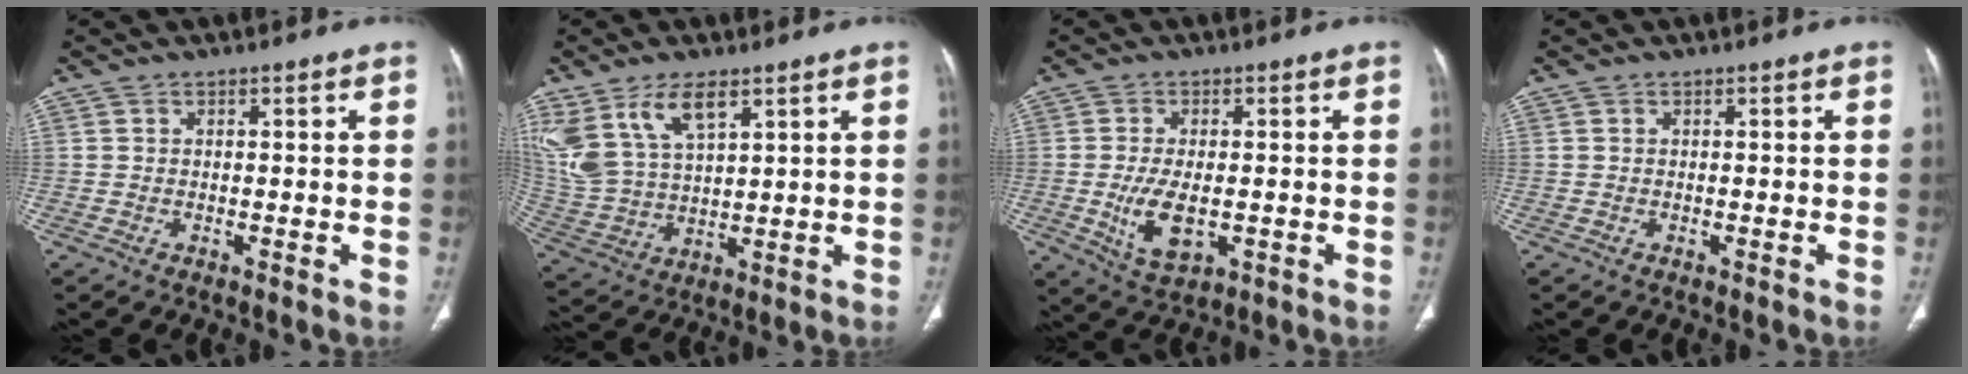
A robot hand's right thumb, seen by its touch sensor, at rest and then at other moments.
{"total": 13.7, "force": [7.6, 6.5, 9.3], "torque": [-0.189, -0.022, 0.166]}
{"total": 8.0, "force": [-1.5, 4.2, 6.6], "torque": [-0.123, -0.011, -0.016]}
{"total": 0.0}